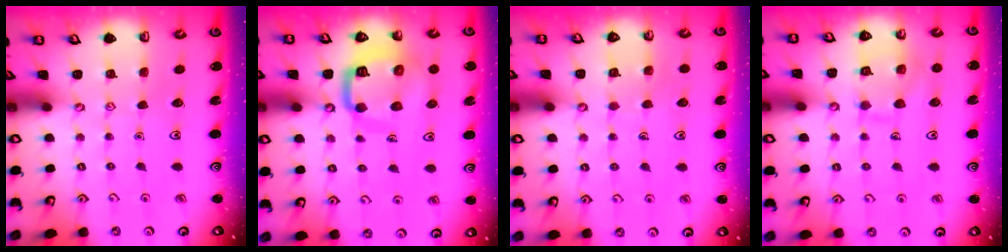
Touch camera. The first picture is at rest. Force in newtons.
{"total": 11.8, "press": 11.7, "slide": 1.4}
{"total": 4.0, "press": 3.9, "slide": 0.3}
{"total": 11.3, "press": 11.3, "slide": 1.0}